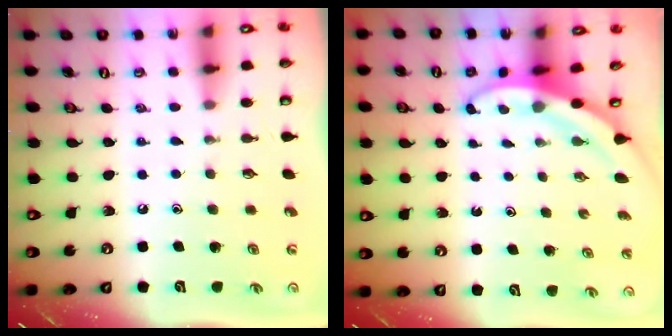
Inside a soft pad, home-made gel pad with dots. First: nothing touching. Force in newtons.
{"total": 3.5, "press": 3.5, "slide": 0.2}